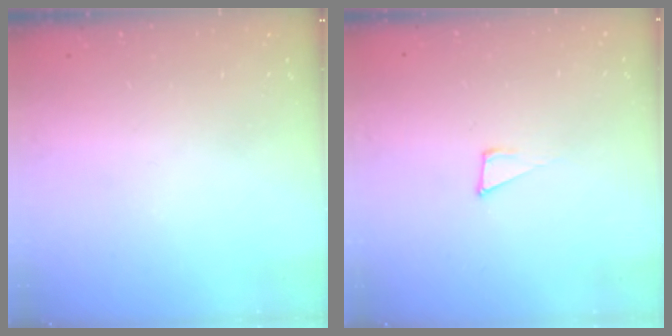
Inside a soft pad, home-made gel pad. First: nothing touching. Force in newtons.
{"total": 6.3, "press": 6.1, "slide": 1.2}